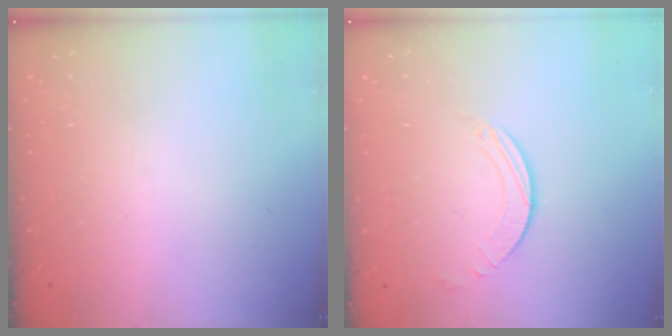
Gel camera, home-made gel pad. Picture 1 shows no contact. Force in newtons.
{"total": 1.6, "press": 1.6, "slide": 0.2}